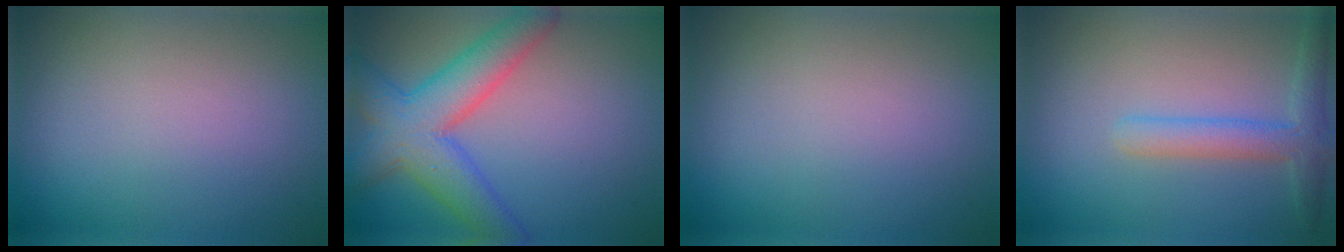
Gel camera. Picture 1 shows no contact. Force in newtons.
{"total": 7.0, "press": 7.0, "slide": 0.3}
{"total": 0.0}
{"total": 3.0, "press": 3.0, "slide": 0.2}